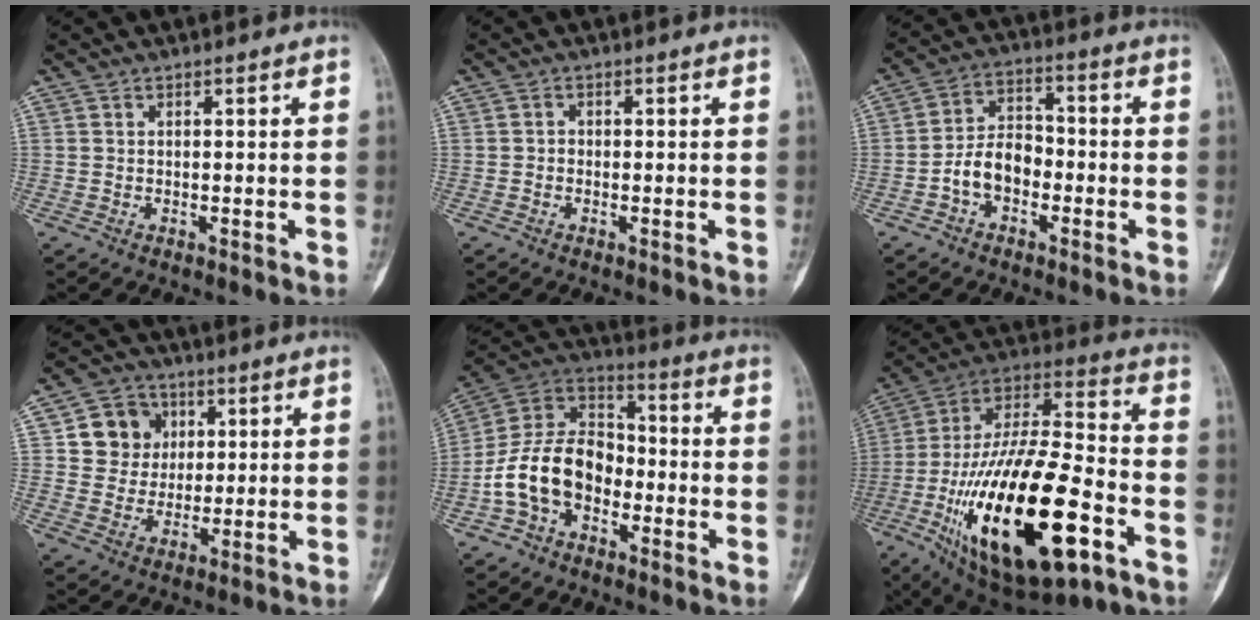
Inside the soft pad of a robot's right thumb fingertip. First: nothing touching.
{"total": 0.9, "force": [-0.3, 0.8, 0.3], "torque": [0.007, 0.003, -0.009]}
{"total": 7.8, "force": [-2.7, 5.3, 5.0], "torque": [-0.076, 0.037, -0.061]}
{"total": 9.5, "force": [2.7, 8.6, 2.8], "torque": [-0.006, -0.002, 0.046]}
{"total": 15.3, "force": [-4.5, 10.6, 10.0], "torque": [-0.173, 0.057, -0.093]}
{"total": 33.2, "force": [-11.7, 13.1, 28.2], "torque": [-0.553, 0.041, -0.183]}